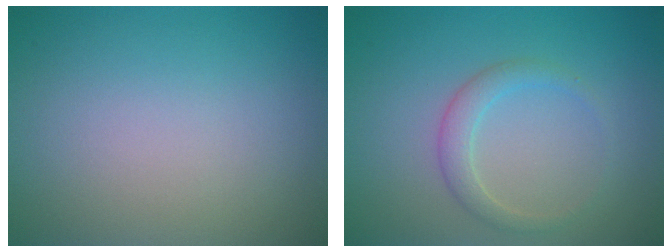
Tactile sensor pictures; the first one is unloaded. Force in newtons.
{"total": 1.9, "press": 1.9, "slide": 0.1}